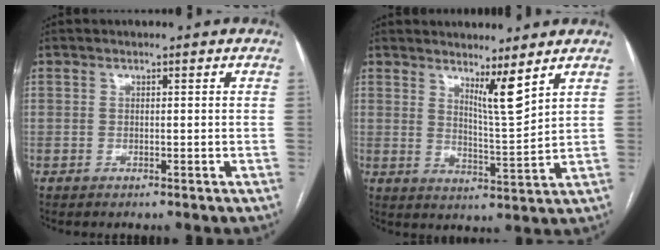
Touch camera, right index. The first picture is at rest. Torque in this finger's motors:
{"motor_torque": [0.06, 0.21, 0.11, 0.02]}